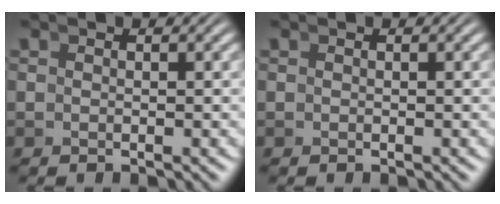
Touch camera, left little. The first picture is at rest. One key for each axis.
{"total": 0.0}